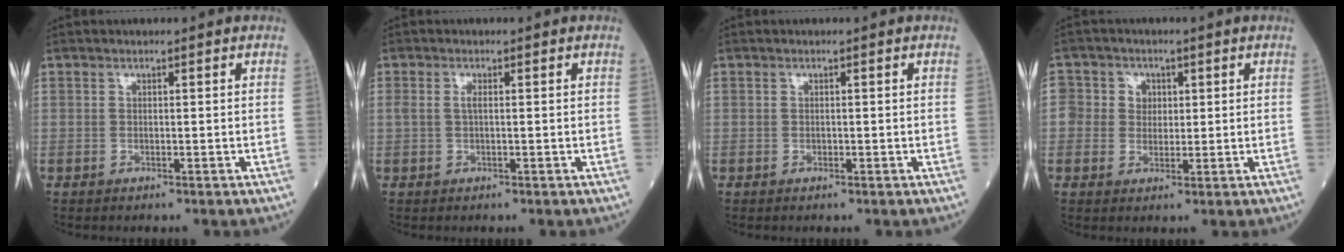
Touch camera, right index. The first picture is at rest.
{"total": 1.0, "force": [0.1, 0.2, 1.0], "torque": [-0.024, 0.001, 0.001]}
{"total": 0.0}
{"total": 4.7, "force": [0.7, 4.5, 1.3], "torque": [-0.013, 0.014, 0.013]}